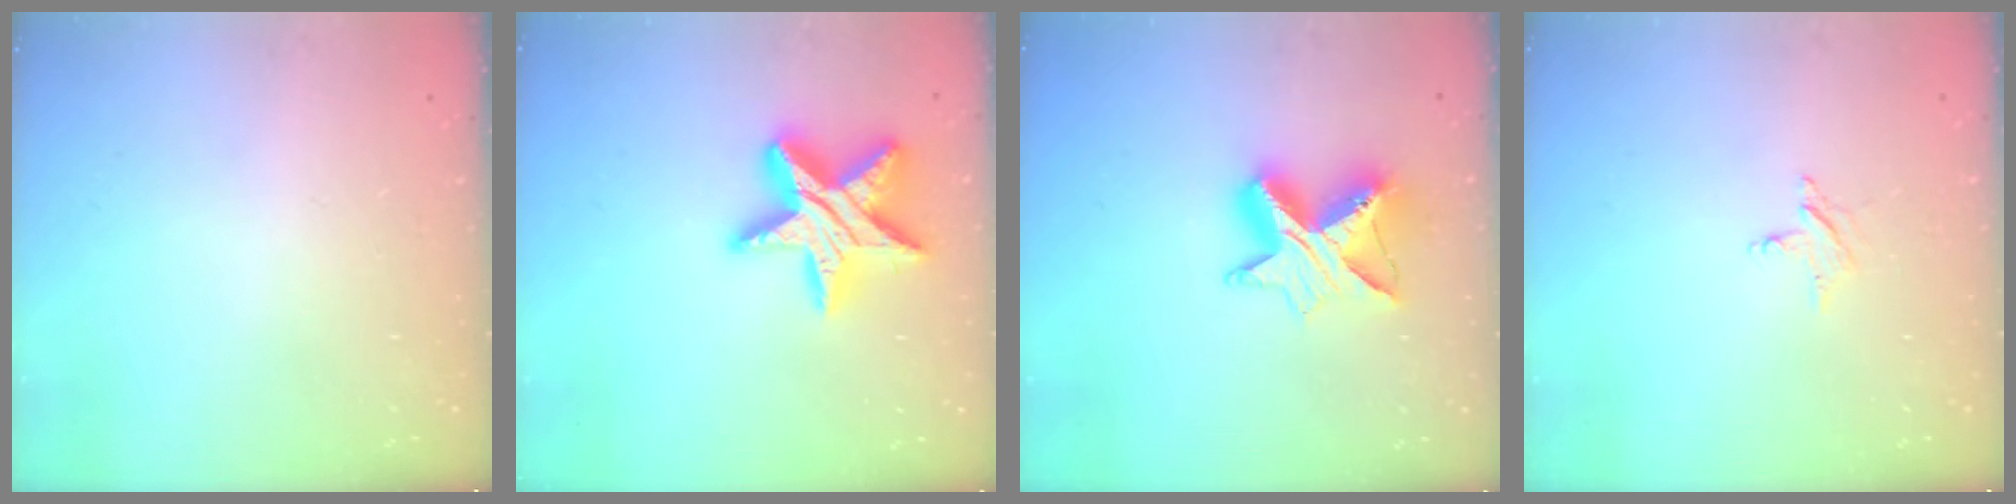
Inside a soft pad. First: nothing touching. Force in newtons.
{"total": 18.4, "press": 18.3, "slide": 1.5}
{"total": 11.6, "press": 11.6, "slide": 0.8}
{"total": 2.4, "press": 2.4, "slide": 0.2}